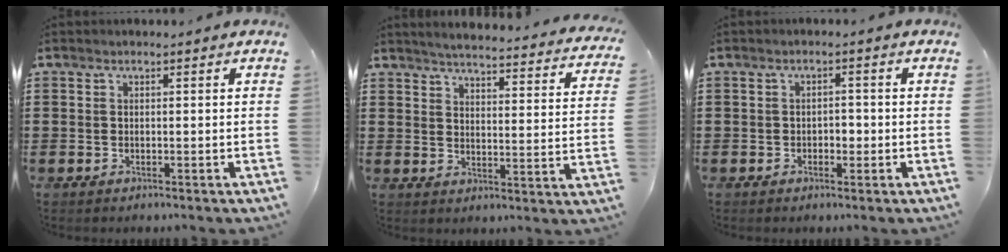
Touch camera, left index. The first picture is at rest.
{"total": 3.6, "force": [3.5, -0.5, 1.0], "torque": [-0.040, -0.034, 0.052]}
{"total": 1.6, "force": [-0.6, 1.1, 1.0], "torque": [-0.023, 0.005, -0.015]}